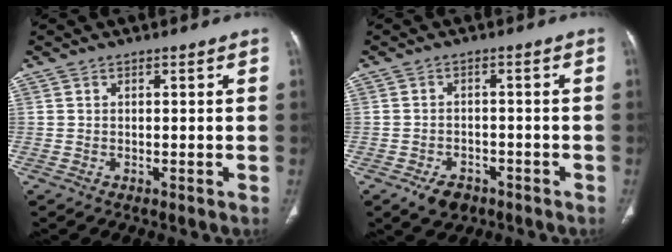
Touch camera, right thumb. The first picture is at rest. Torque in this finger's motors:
{"motor_torque": [0.75, 0.06, 0.00, -0.27, -0.03]}